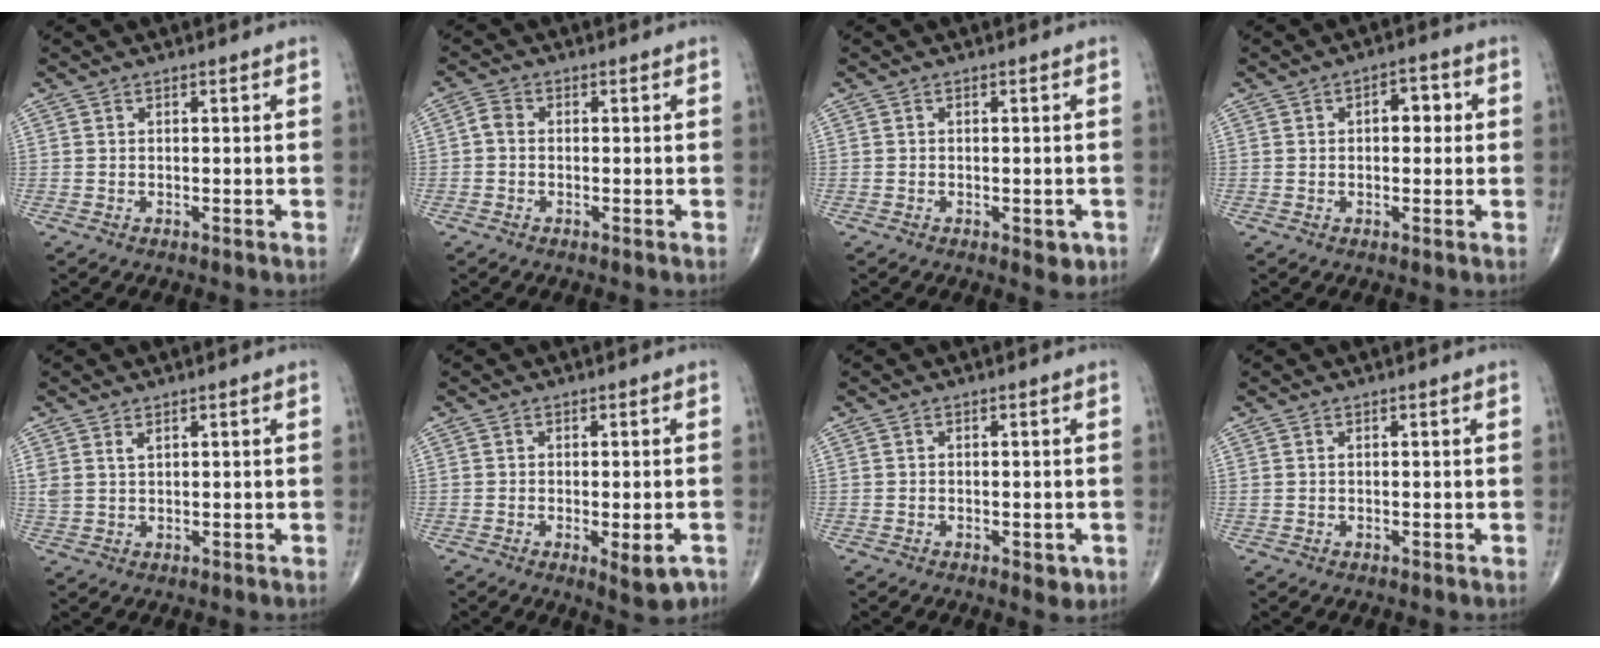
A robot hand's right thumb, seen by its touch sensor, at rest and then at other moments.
{"total": 2.0, "force": [-0.3, 1.5, 1.4], "torque": [-0.024, 0.006, -0.014]}
{"total": 2.7, "force": [-1.1, 1.4, 2.1], "torque": [-0.013, 0.000, -0.012]}
{"total": 4.5, "force": [0.6, 2.6, 3.6], "torque": [-0.032, 0.012, 0.003]}
{"total": 2.2, "force": [1.3, 1.0, 1.4], "torque": [-0.033, 0.001, 0.035]}
{"total": 5.3, "force": [-2.1, 1.8, 4.5], "torque": [-0.056, -0.003, -0.023]}
{"total": 2.4, "force": [-0.9, 1.3, 1.8], "torque": [-0.011, 0.000, -0.010]}
{"total": 0.0}